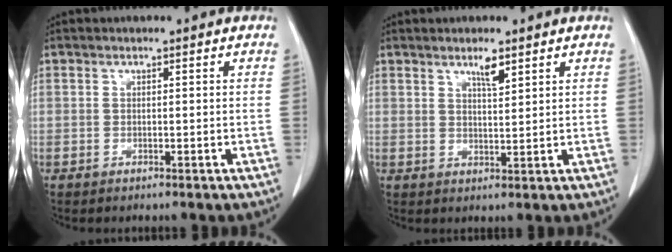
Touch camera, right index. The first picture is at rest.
{"total": 2.8, "force": [1.9, 0.4, 2.0], "torque": [-0.037, -0.002, 0.035]}